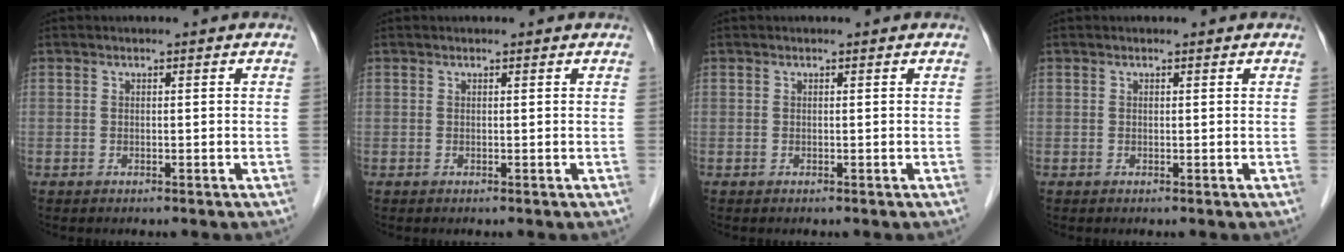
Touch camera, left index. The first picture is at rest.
{"total": 0.0}
{"total": 0.0}
{"total": 0.0}